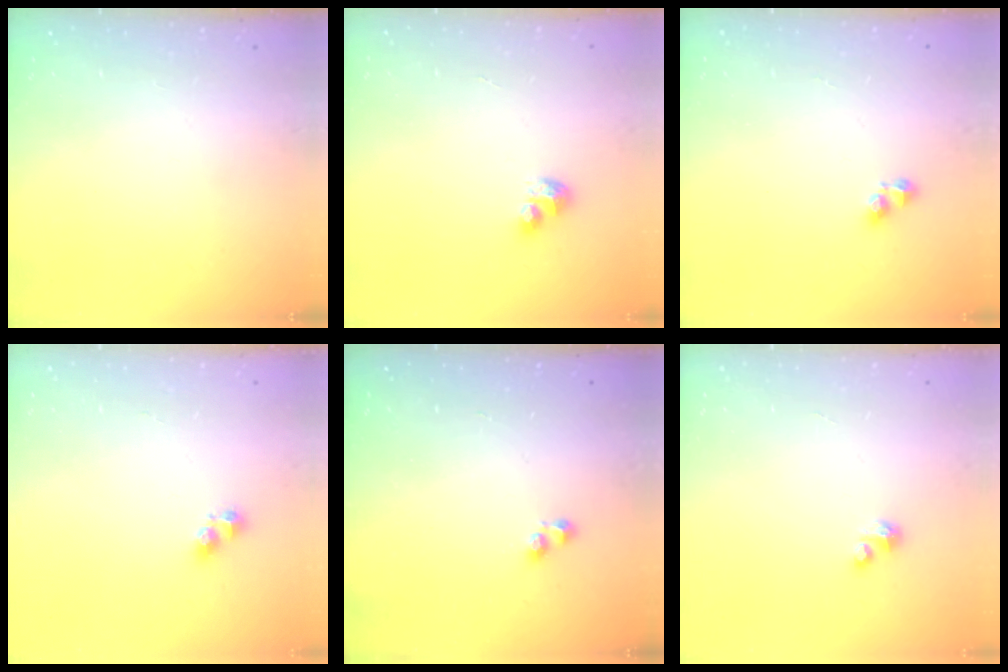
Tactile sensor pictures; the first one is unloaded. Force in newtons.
{"total": 4.5, "press": 4.5, "slide": 0.4}
{"total": 2.9, "press": 2.6, "slide": 1.1}
{"total": 5.1, "press": 5.0, "slide": 0.4}
{"total": 0.9, "press": 0.4, "slide": 0.8}
{"total": 1.7, "press": 1.7, "slide": 0.4}